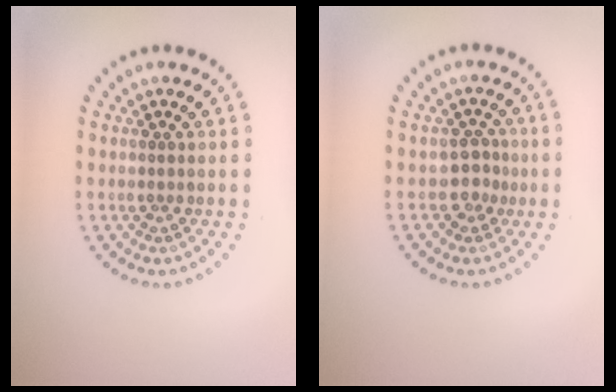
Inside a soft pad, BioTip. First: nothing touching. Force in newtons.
{"total": 1.8, "press": 1.4, "slide": 1.2}